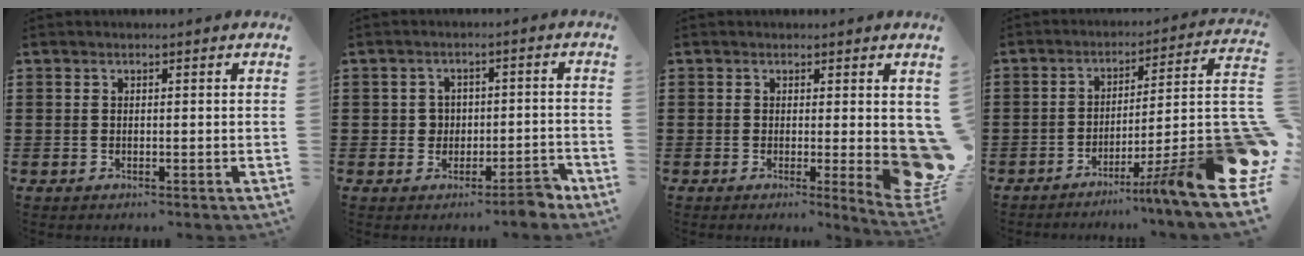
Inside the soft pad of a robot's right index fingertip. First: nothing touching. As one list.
[{"total": 3.1, "force": [-1.8, 1.9, 1.6], "torque": [-0.032, 0.006, -0.037]}, {"total": 5.2, "force": [-0.2, 1.9, 4.9], "torque": [-0.055, -0.012, 0.001]}, {"total": 12.9, "force": [-4.3, 2.2, 12.0], "torque": [-0.157, -0.014, -0.064]}]